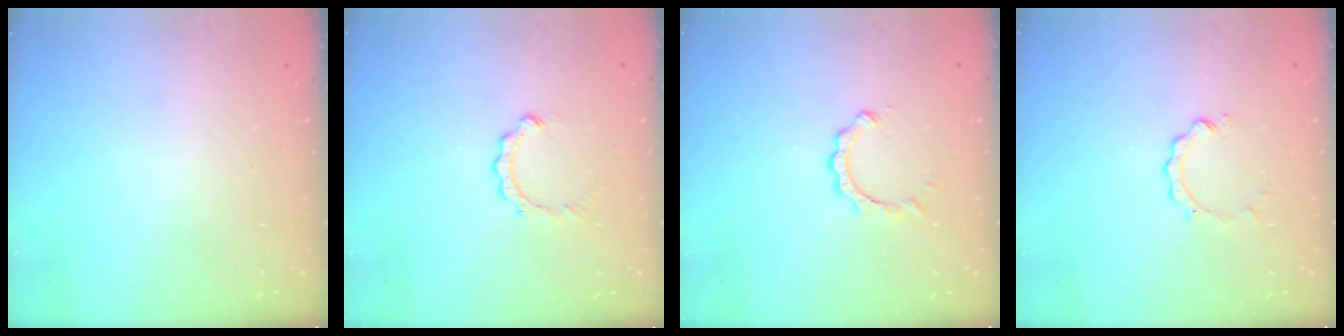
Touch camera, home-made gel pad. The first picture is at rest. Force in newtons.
{"total": 2.5, "press": 2.4, "slide": 0.4}
{"total": 2.1, "press": 2.1, "slide": 0.2}
{"total": 2.1, "press": 2.1, "slide": 0.2}